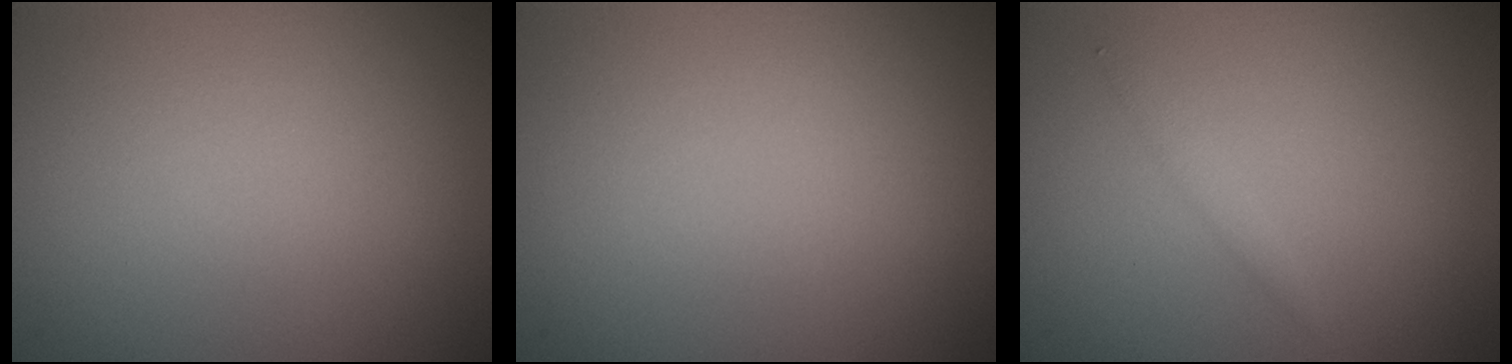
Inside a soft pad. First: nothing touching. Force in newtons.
{"total": 0.0}
{"total": 0.8, "press": 0.8, "slide": 0.0}